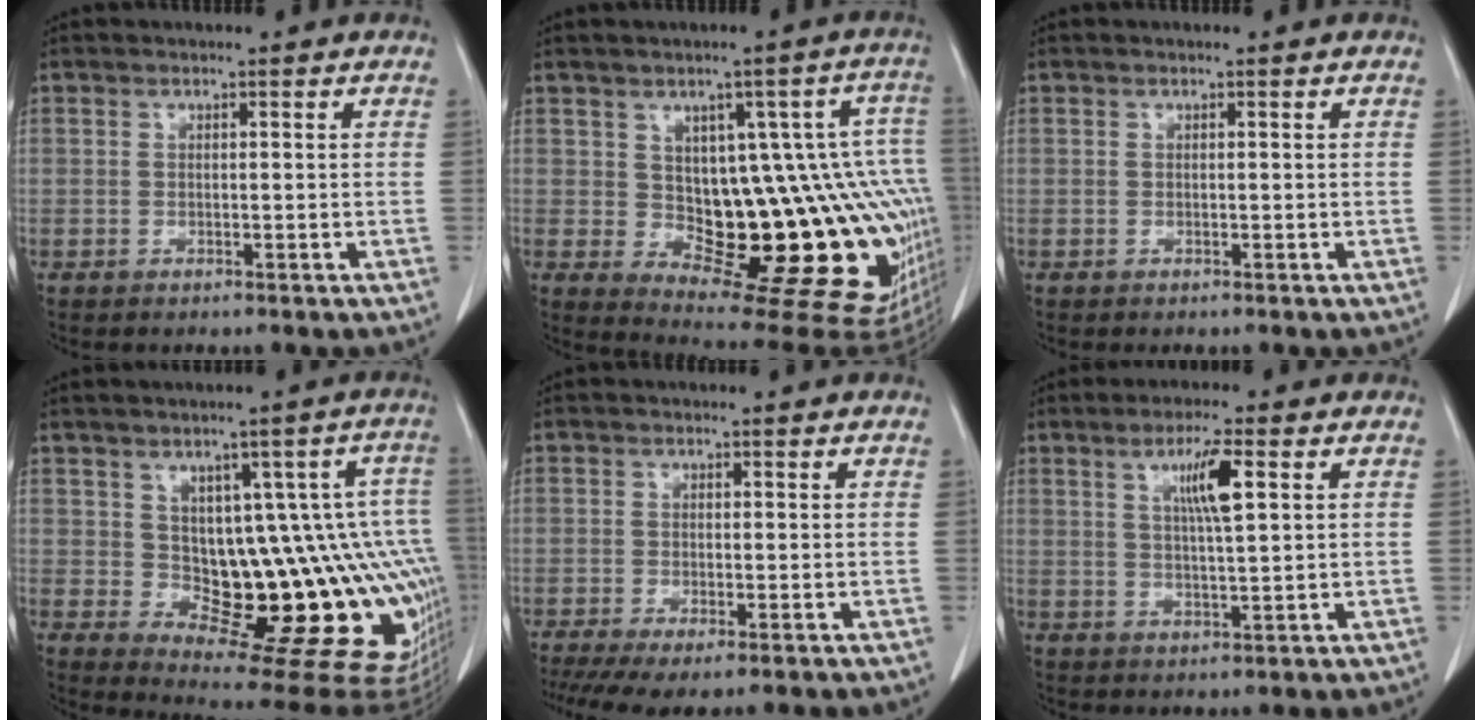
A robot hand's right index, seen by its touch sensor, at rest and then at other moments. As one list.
[{"total": 19.1, "force": [-1.3, 6.4, 18.0], "torque": [-0.140, 0.025, 0.007]}, {"total": 0.0}, {"total": 16.8, "force": [-1.0, 6.7, 15.4], "torque": [-0.119, 0.025, 0.008]}, {"total": 5.5, "force": [-3.6, 1.2, 4.0], "torque": [-0.064, -0.015, -0.062]}, {"total": 6.0, "force": [2.2, 0.3, 5.6], "torque": [-0.098, -0.001, 0.038]}]